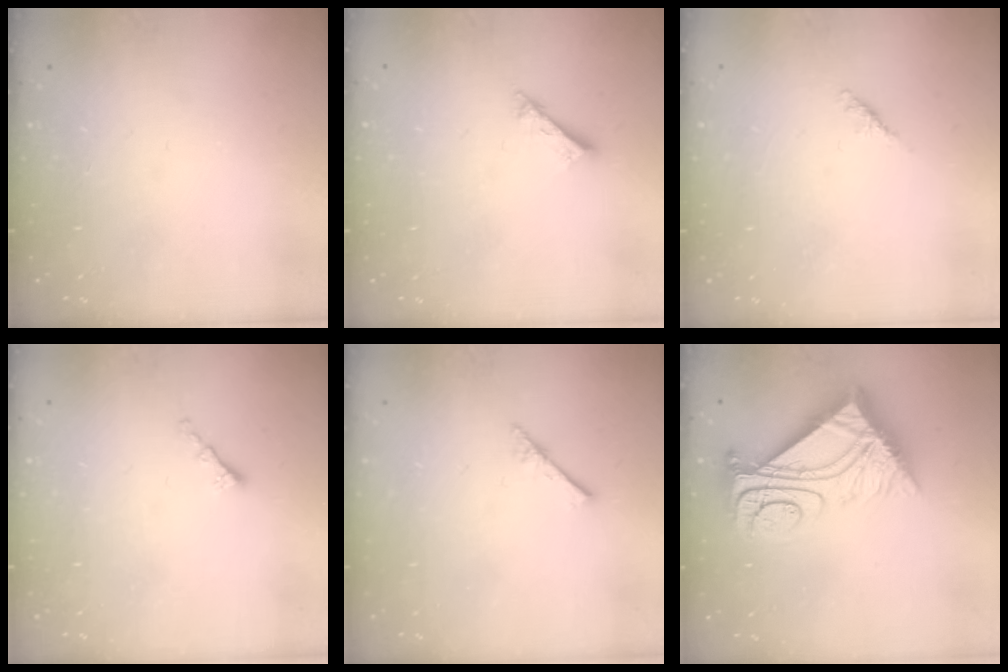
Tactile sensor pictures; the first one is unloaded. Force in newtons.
{"total": 2.6, "press": 2.6, "slide": 0.1}
{"total": 1.8, "press": 1.7, "slide": 0.6}
{"total": 1.3, "press": 1.2, "slide": 0.6}
{"total": 2.3, "press": 2.3, "slide": 0.2}
{"total": 16.2, "press": 16.1, "slide": 1.5}